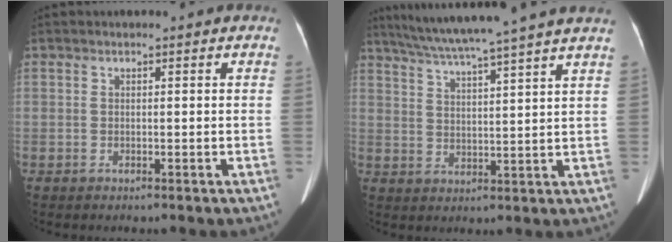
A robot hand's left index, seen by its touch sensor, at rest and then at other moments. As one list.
[{"total": 16.5, "force": [14.0, -1.6, 8.5], "torque": [-0.150, 0.009, 0.195]}]